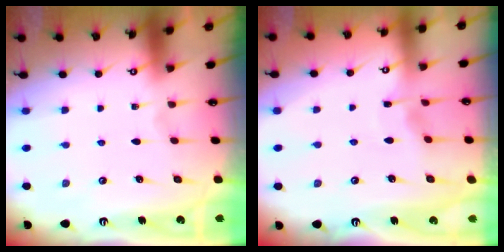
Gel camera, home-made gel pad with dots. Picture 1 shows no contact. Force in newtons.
{"total": 3.0, "press": 2.9, "slide": 0.4}